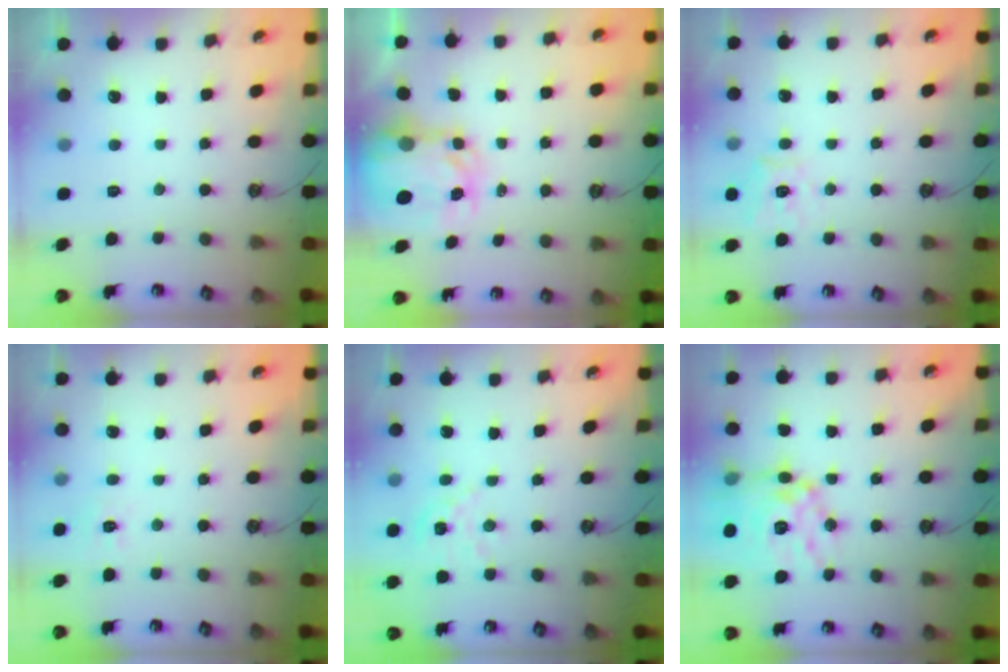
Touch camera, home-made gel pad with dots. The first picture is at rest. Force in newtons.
{"total": 5.8, "press": 5.8, "slide": 0.3}
{"total": 12.2, "press": 12.1, "slide": 1.5}
{"total": 6.9, "press": 6.9, "slide": 0.7}
{"total": 2.5, "press": 2.5, "slide": 0.2}
{"total": 19.2, "press": 19.1, "slide": 1.8}